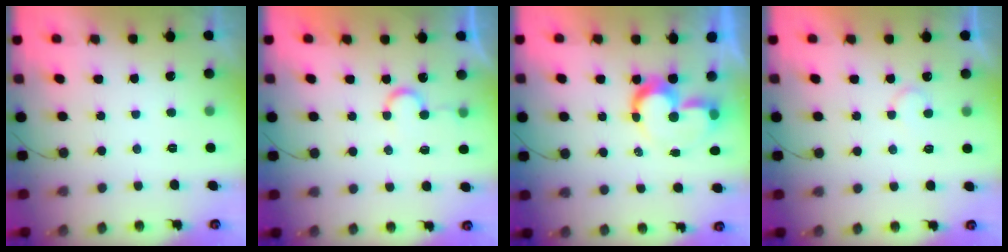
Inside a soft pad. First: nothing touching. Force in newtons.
{"total": 6.2, "press": 6.2, "slide": 0.5}
{"total": 9.3, "press": 9.3, "slide": 0.9}
{"total": 4.3, "press": 4.3, "slide": 0.4}